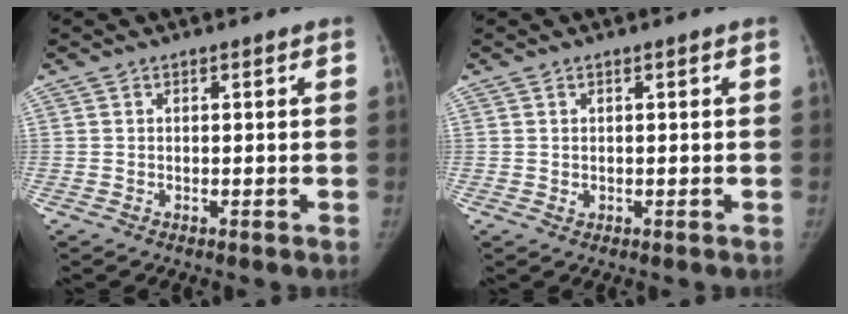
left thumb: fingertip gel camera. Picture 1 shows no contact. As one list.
[{"total": 0.7, "force": [0.2, 0.5, 0.5], "torque": [-0.005, -0.002, 0.006]}]